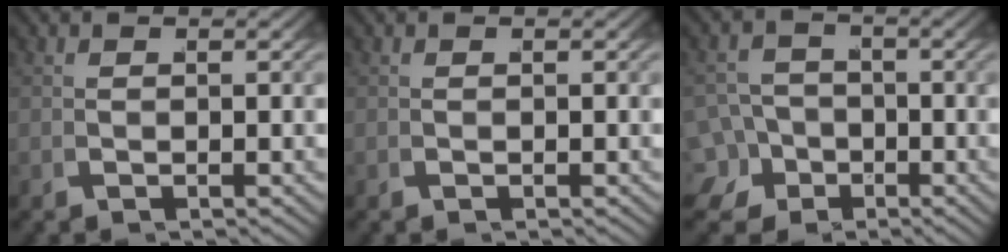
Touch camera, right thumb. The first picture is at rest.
{"total": 0.0}
{"total": 5.5, "force": [-2.7, 4.4, 1.9], "torque": [-0.017, -0.024, -0.044]}